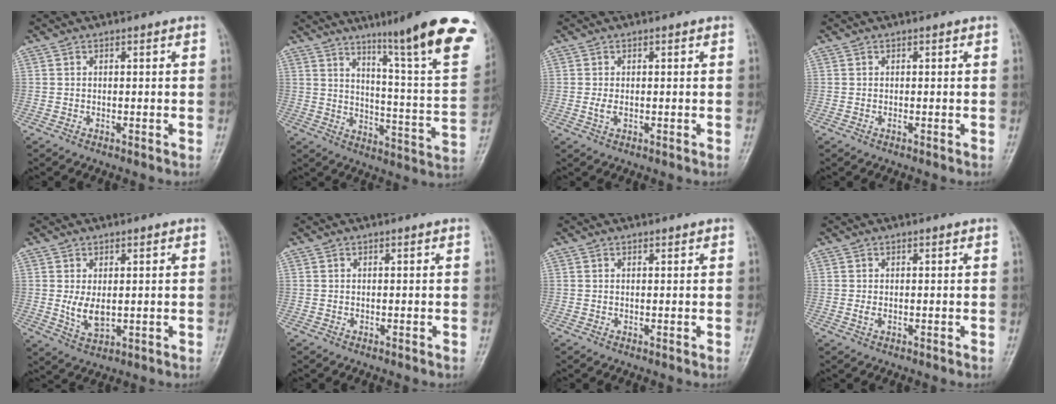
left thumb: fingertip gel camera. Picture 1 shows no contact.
{"total": 23.5, "force": [15.1, 2.1, 17.9], "torque": [-0.224, -0.075, 0.210]}
{"total": 2.0, "force": [-0.1, 1.2, 1.6], "torque": [-0.031, -0.004, -0.004]}
{"total": 0.5, "force": [0.0, 0.3, 0.4], "torque": [-0.004, 0.000, 0.000]}
{"total": 5.1, "force": [0.4, 3.0, 4.1], "torque": [-0.069, -0.016, 0.014]}
{"total": 0.0}
{"total": 0.6, "force": [0.5, 0.4, 0.2], "torque": [0.004, -0.002, 0.003]}
{"total": 1.4, "force": [0.1, 0.9, 1.1], "torque": [-0.018, -0.001, -0.001]}